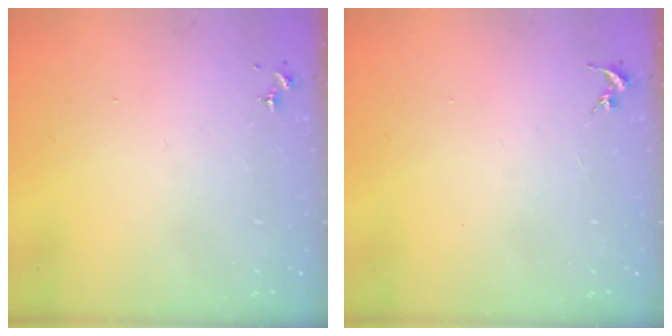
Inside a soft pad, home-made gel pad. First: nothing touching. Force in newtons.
{"total": 0.0}